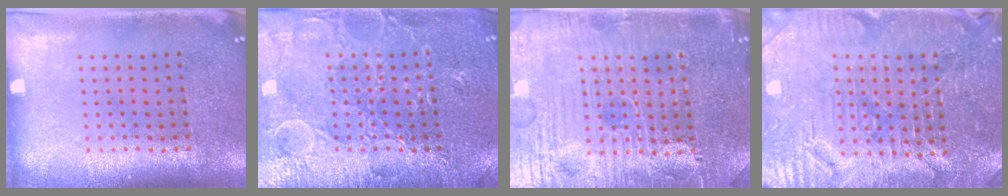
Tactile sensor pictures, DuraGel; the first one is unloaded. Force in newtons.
{"total": 5.6, "press": 5.5, "slide": 0.7}
{"total": 5.0, "press": 4.9, "slide": 1.1}
{"total": 4.1, "press": 4.0, "slide": 0.9}